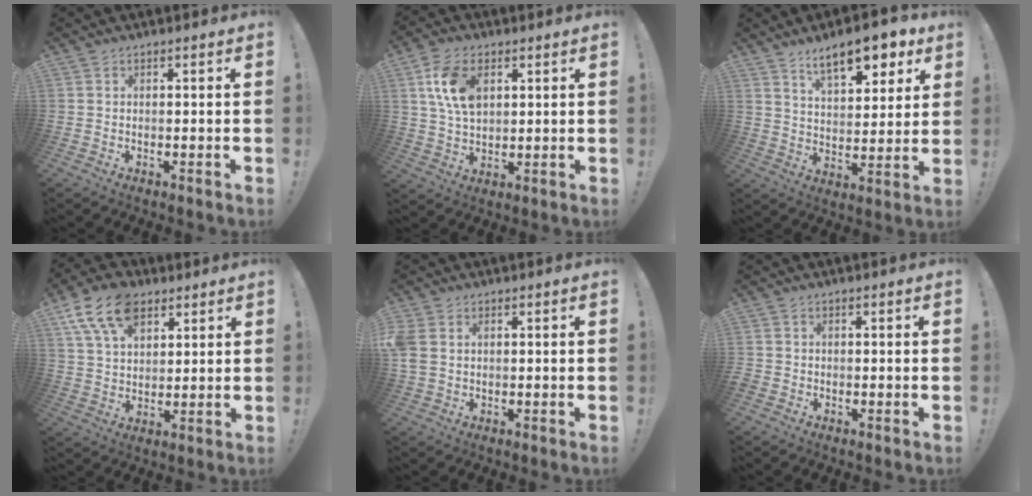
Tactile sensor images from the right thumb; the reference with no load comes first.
{"total": 11.6, "force": [4.0, 7.2, 8.2], "torque": [-0.149, 0.000, 0.075]}
{"total": 13.8, "force": [8.5, 5.3, 9.5], "torque": [-0.135, -0.042, 0.140]}
{"total": 14.6, "force": [7.9, 9.3, 8.0], "torque": [-0.143, -0.031, 0.146]}
{"total": 4.9, "force": [1.1, 3.8, 2.9], "torque": [-0.065, 0.000, 0.022]}
{"total": 1.5, "force": [-0.7, 1.3, 0.5], "torque": [-0.006, 0.003, -0.014]}